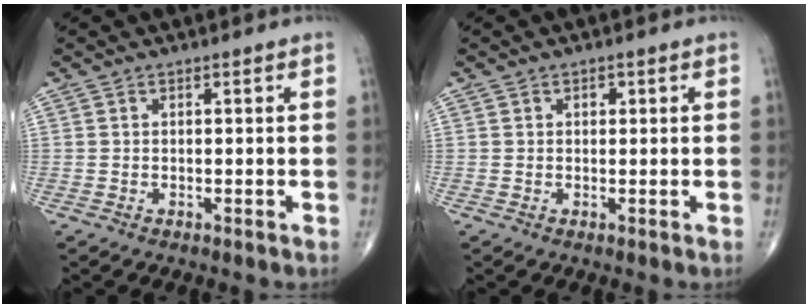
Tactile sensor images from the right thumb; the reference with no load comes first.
{"total": 1.0, "force": [0.4, 0.7, 0.5], "torque": [-0.001, 0.000, 0.004]}